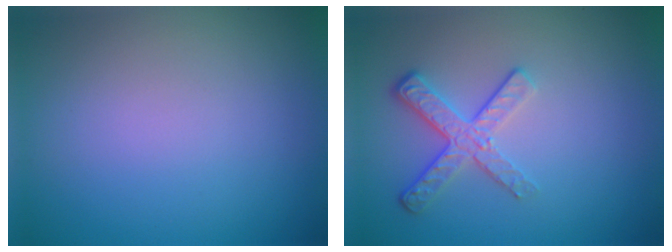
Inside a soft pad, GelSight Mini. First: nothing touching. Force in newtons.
{"total": 3.0, "press": 2.3, "slide": 1.9}